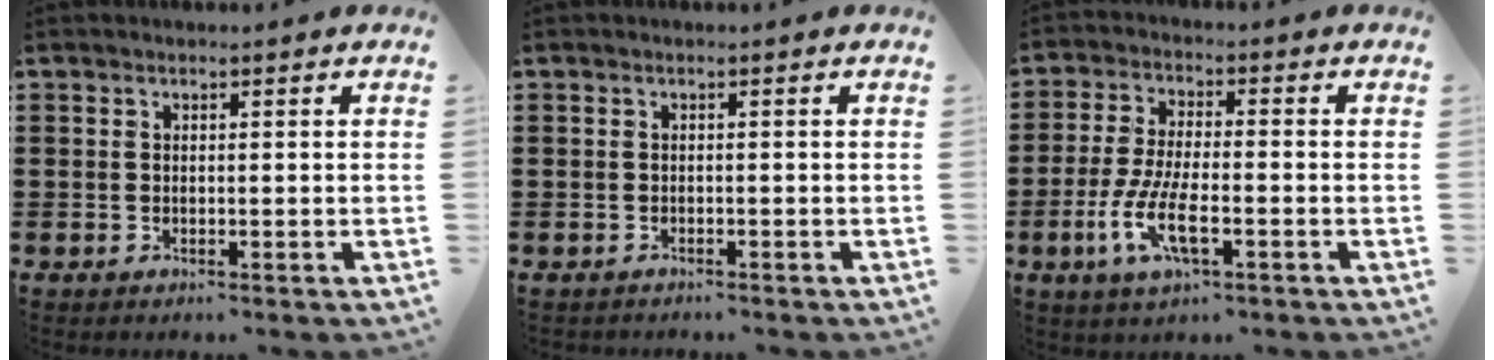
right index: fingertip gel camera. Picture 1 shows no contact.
{"total": 0.6, "force": [-0.5, 0.2, -0.1], "torque": [0.000, 0.002, -0.012]}
{"total": 7.8, "force": [-3.2, 2.1, 6.8], "torque": [-0.157, -0.016, -0.066]}